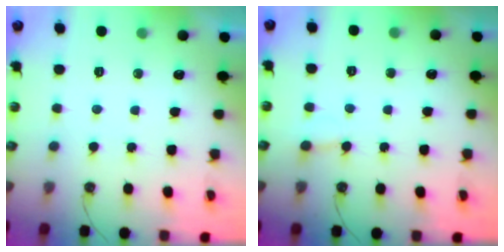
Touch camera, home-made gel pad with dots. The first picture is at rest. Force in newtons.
{"total": 2.5, "press": 2.4, "slide": 0.5}